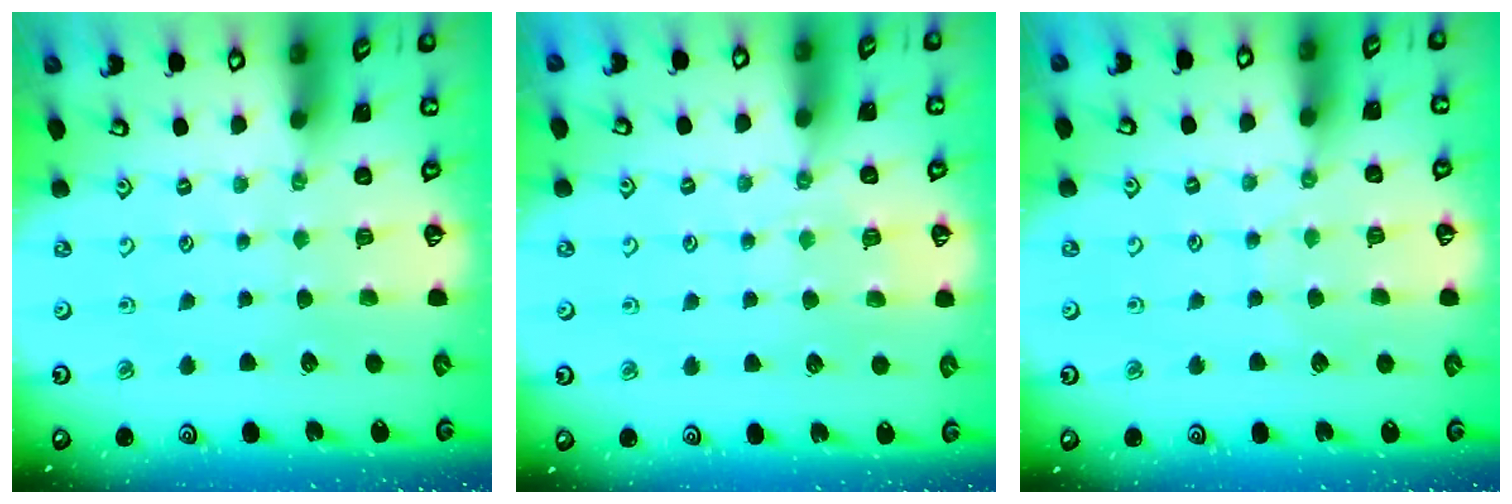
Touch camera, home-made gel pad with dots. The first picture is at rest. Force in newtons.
{"total": 4.2, "press": 4.2, "slide": 0.6}
{"total": 4.8, "press": 4.8, "slide": 0.5}